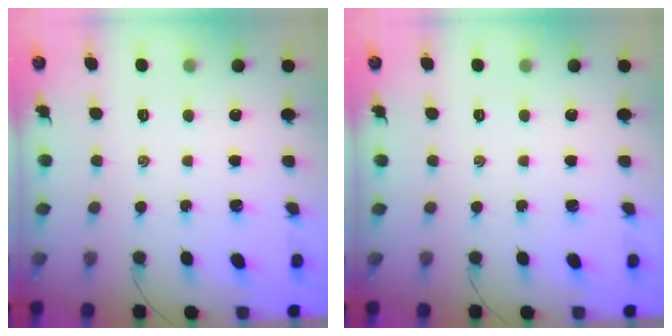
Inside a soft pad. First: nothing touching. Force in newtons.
{"total": 0.0}